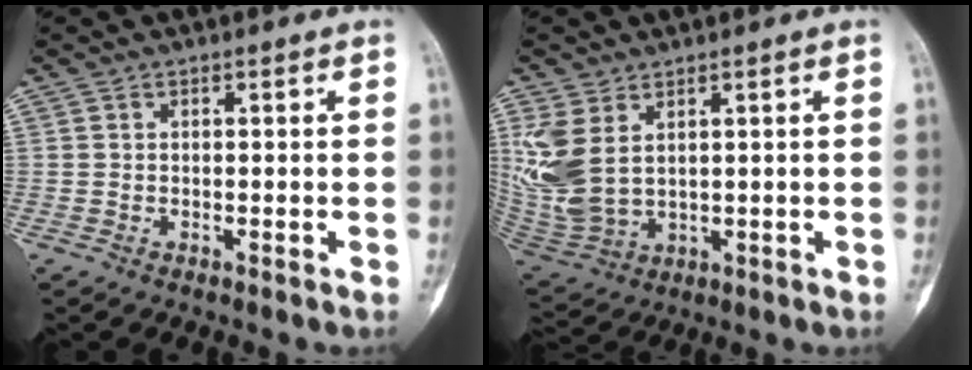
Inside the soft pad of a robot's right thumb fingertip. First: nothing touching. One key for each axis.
{"total": 10.7, "fx": 3.3, "fy": 6.5, "fz": 7.9, "tx": -0.184, "ty": -0.013, "tz": 0.087}